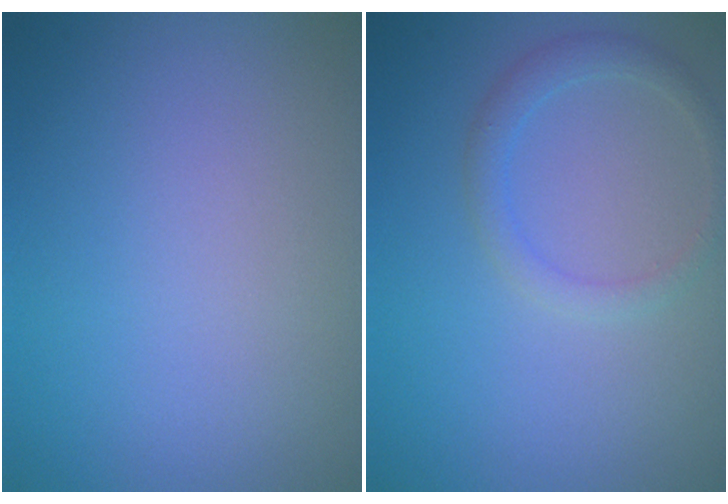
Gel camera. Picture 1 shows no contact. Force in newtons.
{"total": 1.8, "press": 1.8, "slide": 0.2}